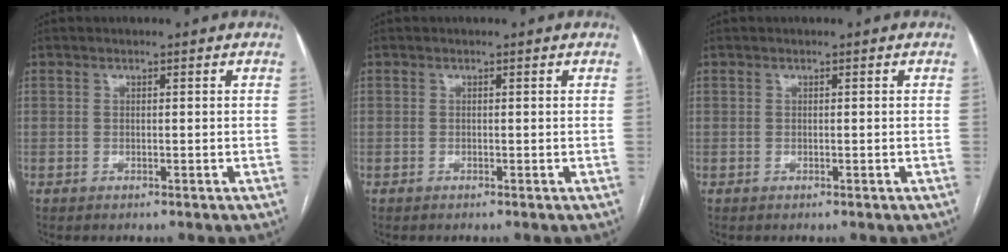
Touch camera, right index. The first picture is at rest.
{"total": 0.0}
{"total": 0.0}